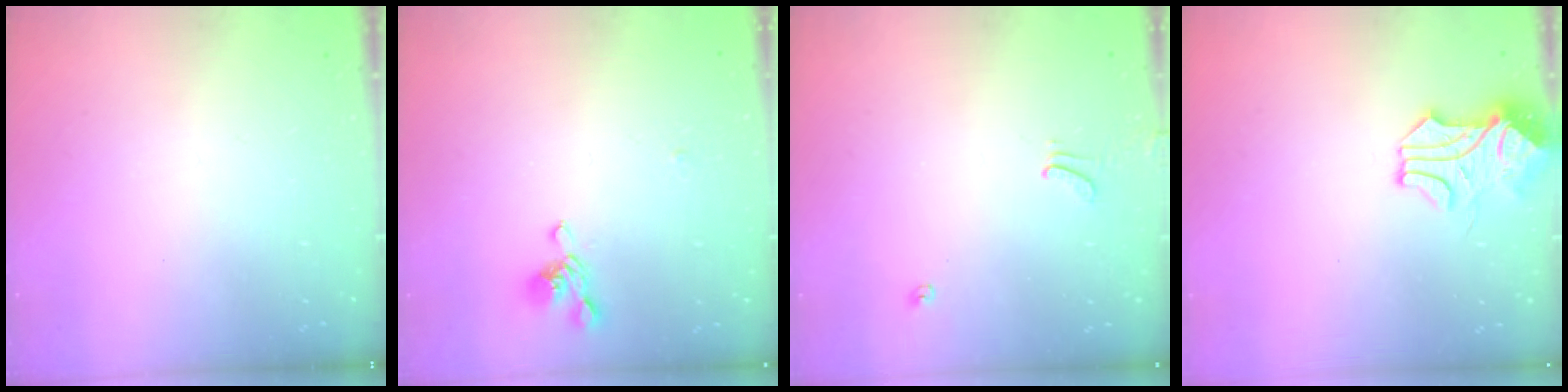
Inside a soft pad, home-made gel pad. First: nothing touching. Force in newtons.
{"total": 3.4, "press": 3.4, "slide": 0.6}
{"total": 2.0, "press": 1.9, "slide": 0.4}
{"total": 1.1, "press": 0.5, "slide": 1.0}